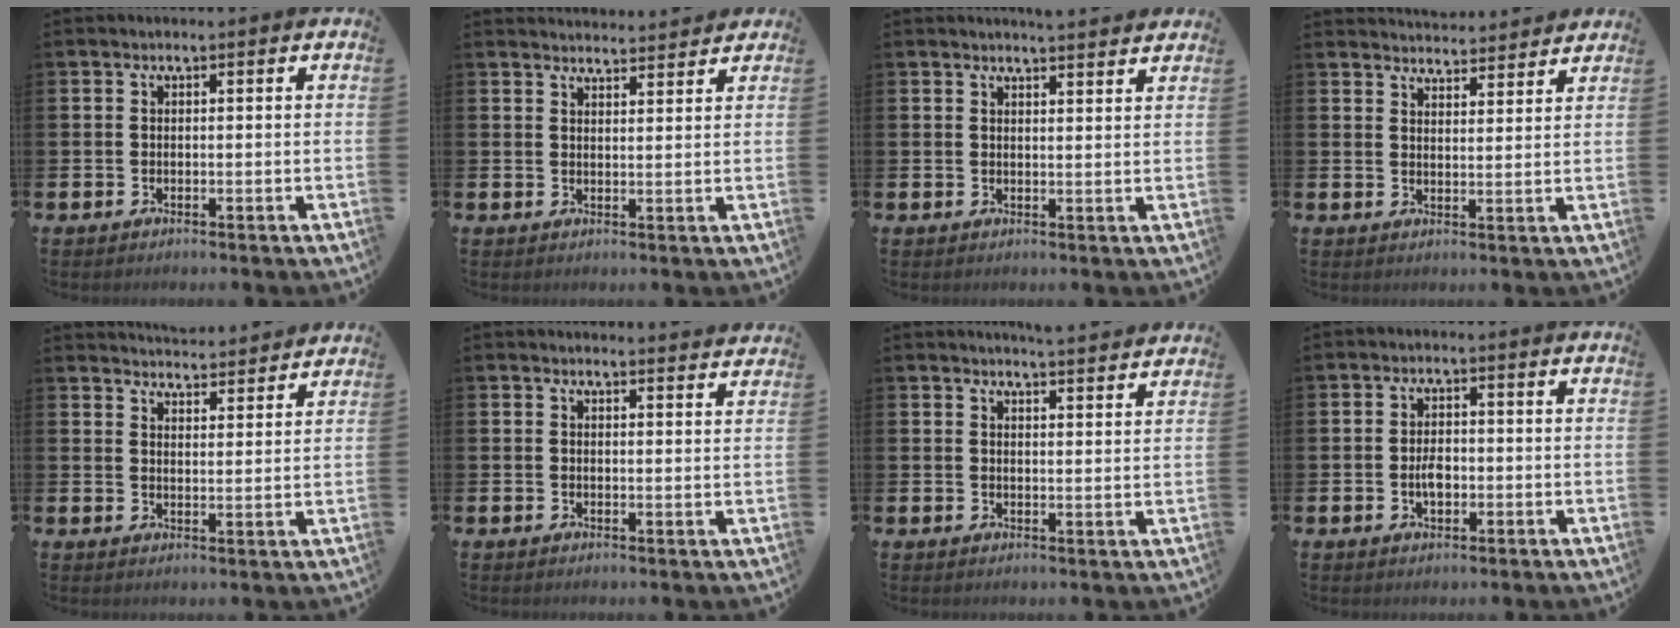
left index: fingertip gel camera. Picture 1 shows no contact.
{"total": 3.2, "force": [3.2, 0.2, 0.0], "torque": [-0.001, -0.019, 0.057]}
{"total": 3.2, "force": [3.2, -0.4, 0.0], "torque": [0.007, -0.023, 0.055]}
{"total": 4.3, "force": [4.2, 0.2, -0.3], "torque": [-0.001, -0.030, 0.077]}
{"total": 4.5, "force": [4.5, 0.1, -0.2], "torque": [-0.004, -0.035, 0.079]}
{"total": 2.1, "force": [2.1, -0.1, -0.1], "torque": [0.012, -0.019, 0.035]}
{"total": 4.0, "force": [4.0, -0.5, 0.1], "torque": [0.002, -0.029, 0.070]}
{"total": 2.7, "force": [-0.5, 1.6, 2.2], "torque": [-0.029, -0.002, -0.012]}